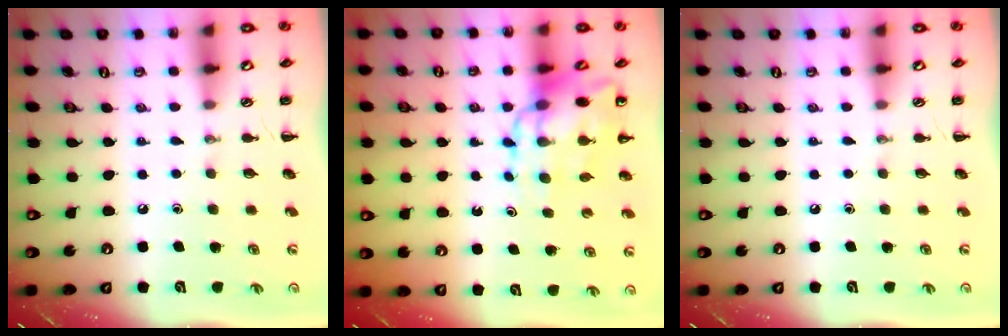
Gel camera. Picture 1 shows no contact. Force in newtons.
{"total": 10.7, "press": 10.3, "slide": 3.1}
{"total": 0.0}